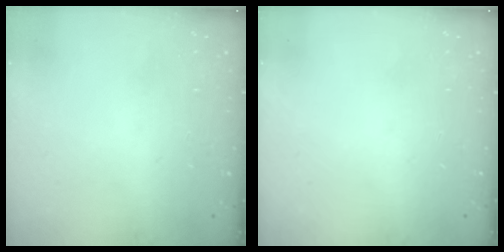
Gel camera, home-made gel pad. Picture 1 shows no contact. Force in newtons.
{"total": 0.0}